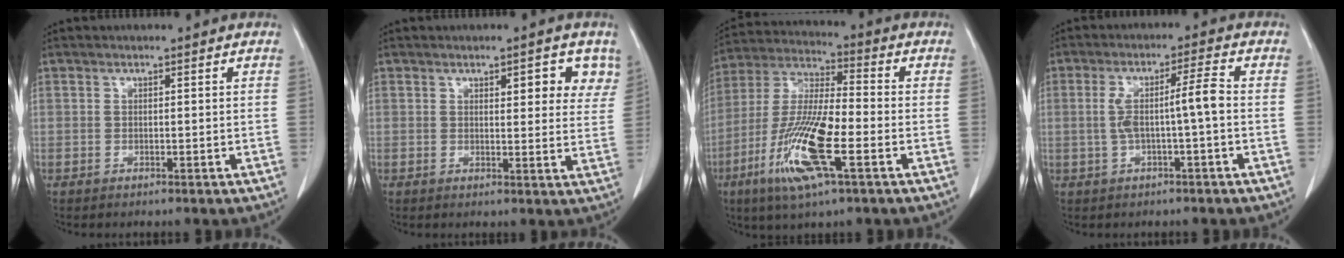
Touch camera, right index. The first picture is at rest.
{"total": 6.2, "force": [3.6, 2.2, 4.6], "torque": [-0.039, -0.001, 0.040]}
{"total": 15.4, "force": [-5.7, 2.3, 14.2], "torque": [-0.294, -0.020, -0.107]}
{"total": 6.1, "force": [-0.4, 0.1, 6.1], "torque": [-0.115, 0.020, -0.003]}